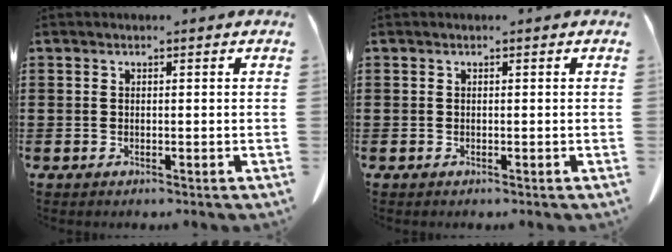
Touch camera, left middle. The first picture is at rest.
{"total": 0.0}